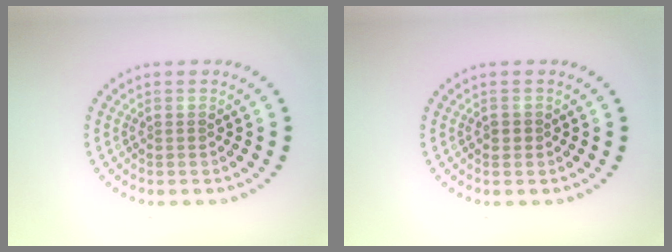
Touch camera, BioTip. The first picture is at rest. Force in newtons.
{"total": 0.8, "press": 0.7, "slide": 0.1}